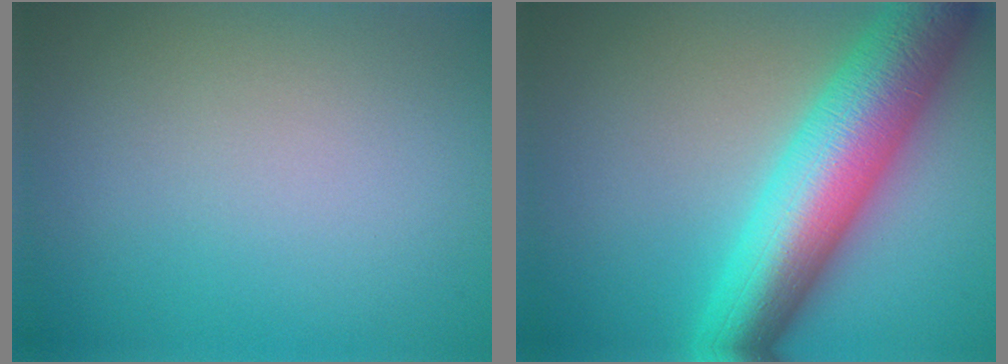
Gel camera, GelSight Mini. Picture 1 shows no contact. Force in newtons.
{"total": 10.8, "press": 10.8, "slide": 0.2}